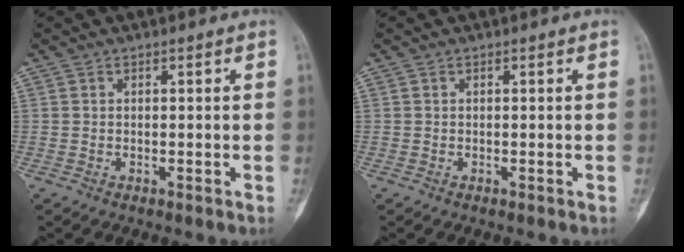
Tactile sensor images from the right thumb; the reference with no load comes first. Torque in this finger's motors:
{"motor_torque": [0.00, 0.00, 0.00, 0.01, 0.00]}